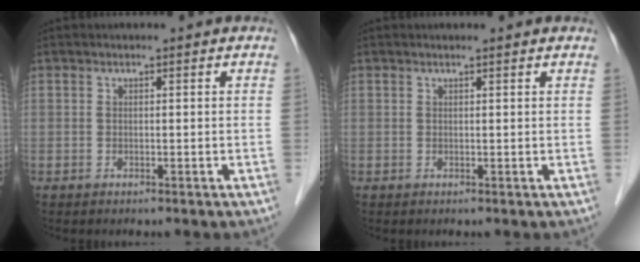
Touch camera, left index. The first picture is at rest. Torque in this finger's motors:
{"motor_torque": [0.11, -0.17, -0.08, 0.00]}